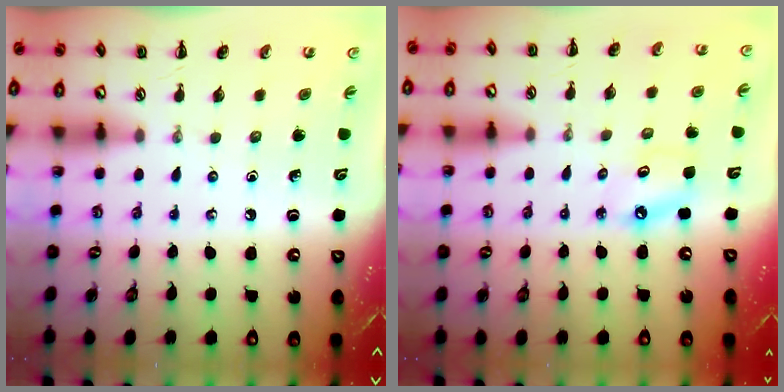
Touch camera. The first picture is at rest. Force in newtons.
{"total": 5.3, "press": 5.3, "slide": 0.9}